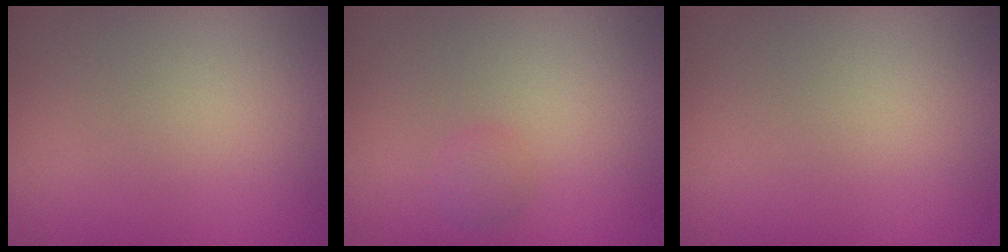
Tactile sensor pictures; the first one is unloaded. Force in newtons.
{"total": 0.9, "press": 0.9, "slide": 0.0}
{"total": 0.0}